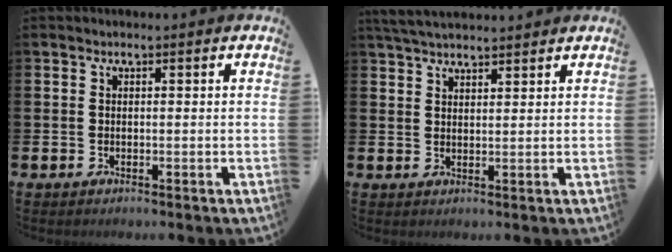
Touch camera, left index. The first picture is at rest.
{"total": 4.0, "force": [3.8, 0.7, 0.9], "torque": [-0.026, -0.010, 0.071]}